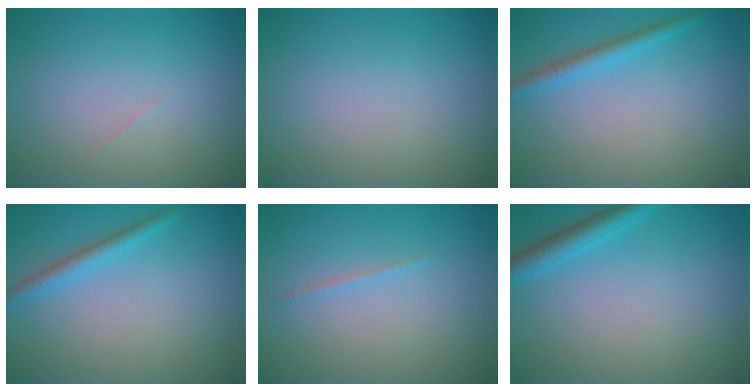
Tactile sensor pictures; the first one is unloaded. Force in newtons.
{"total": 0.0}
{"total": 2.0, "press": 2.0, "slide": 0.1}
{"total": 1.8, "press": 1.8, "slide": 0.1}
{"total": 0.6, "press": 0.6, "slide": 0.1}
{"total": 2.7, "press": 2.7, "slide": 0.2}